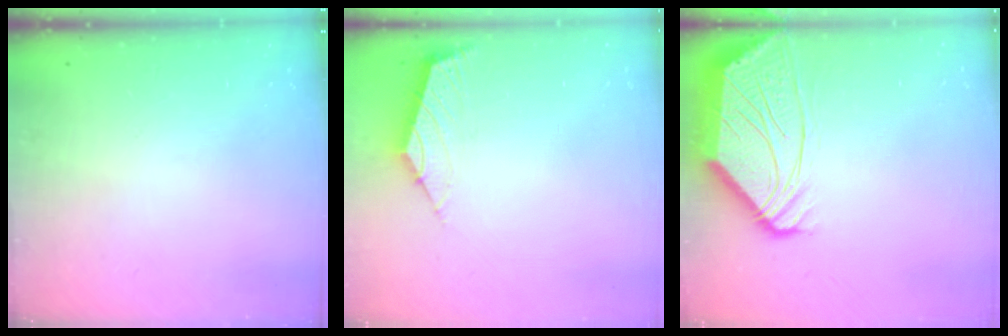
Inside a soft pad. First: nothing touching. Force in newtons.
{"total": 2.6, "press": 2.6, "slide": 0.7}
{"total": 8.5, "press": 8.4, "slide": 0.8}